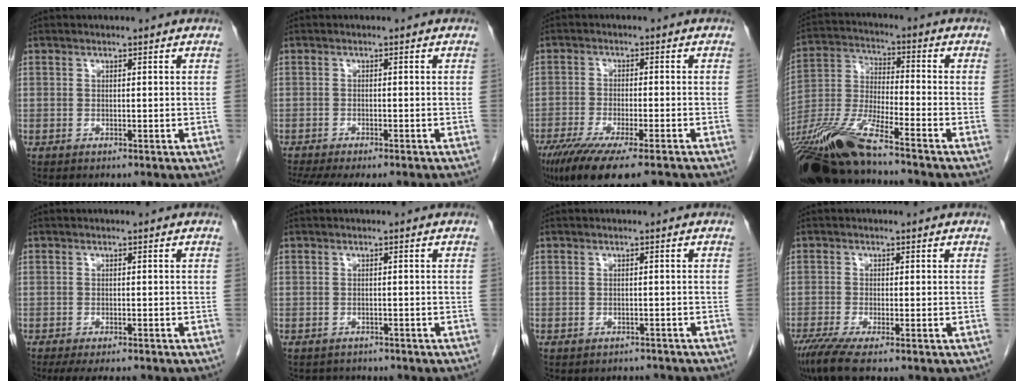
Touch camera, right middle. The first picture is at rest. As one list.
[{"total": 10.6, "force": [-8.8, 2.4, 5.3], "torque": [-0.086, -0.007, -0.122]}, {"total": 14.2, "force": [-10.8, 2.0, 9.0], "torque": [-0.151, -0.036, -0.174]}, {"total": 15.6, "force": [-12.2, 1.0, 9.6], "torque": [-0.210, -0.024, -0.234]}, {"total": 5.6, "force": [-4.8, 1.1, 2.8], "torque": [-0.033, -0.009, -0.071]}, {"total": 2.2, "force": [-1.9, 1.0, -0.2], "torque": [-0.002, -0.001, -0.029]}, {"total": 2.1, "force": [-1.9, 1.0, 0.0], "torque": [0.001, 0.003, -0.024]}, {"total": 5.1, "force": [-3.5, 0.2, 3.7], "torque": [-0.070, -0.017, -0.066]}]